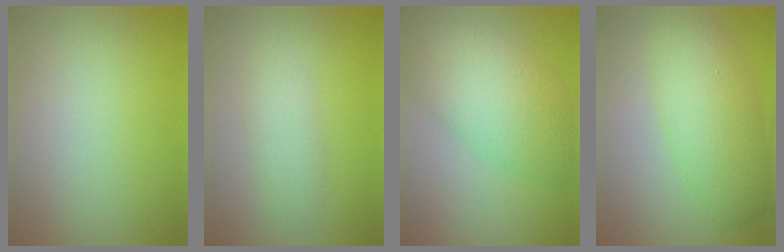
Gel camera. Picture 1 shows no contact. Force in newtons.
{"total": 2.4, "press": 2.4, "slide": 0.1}
{"total": 7.6, "press": 7.6, "slide": 0.2}
{"total": 5.8, "press": 5.7, "slide": 0.2}